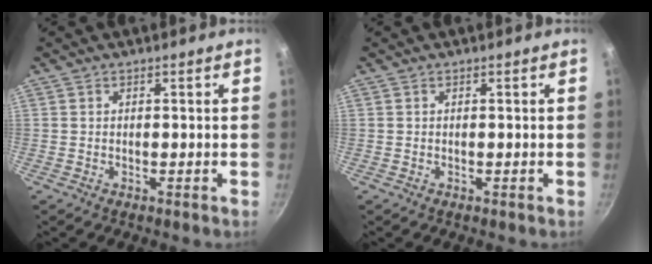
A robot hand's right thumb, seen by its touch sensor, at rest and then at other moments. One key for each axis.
{"total": 0.0}